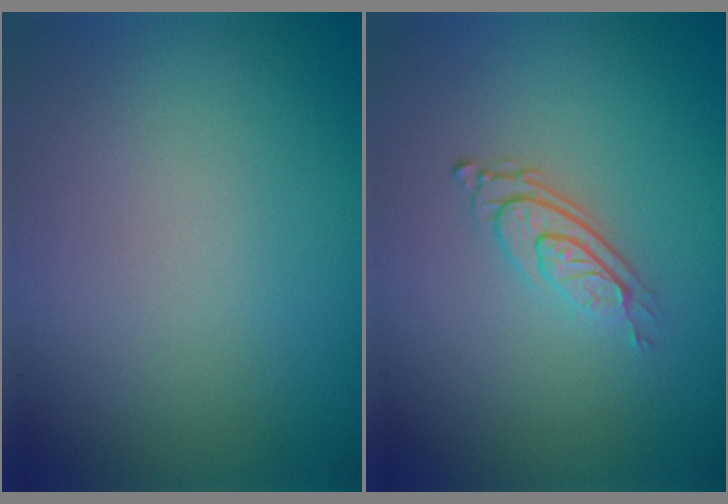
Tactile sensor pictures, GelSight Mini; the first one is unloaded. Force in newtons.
{"total": 2.9, "press": 1.9, "slide": 2.2}